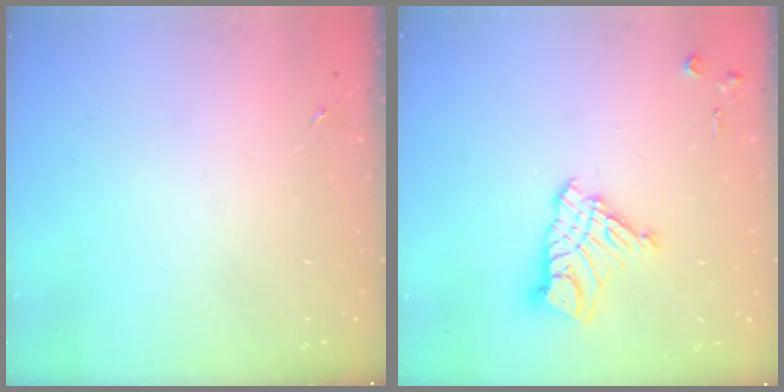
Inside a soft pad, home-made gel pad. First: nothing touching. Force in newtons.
{"total": 11.6, "press": 11.6, "slide": 1.0}